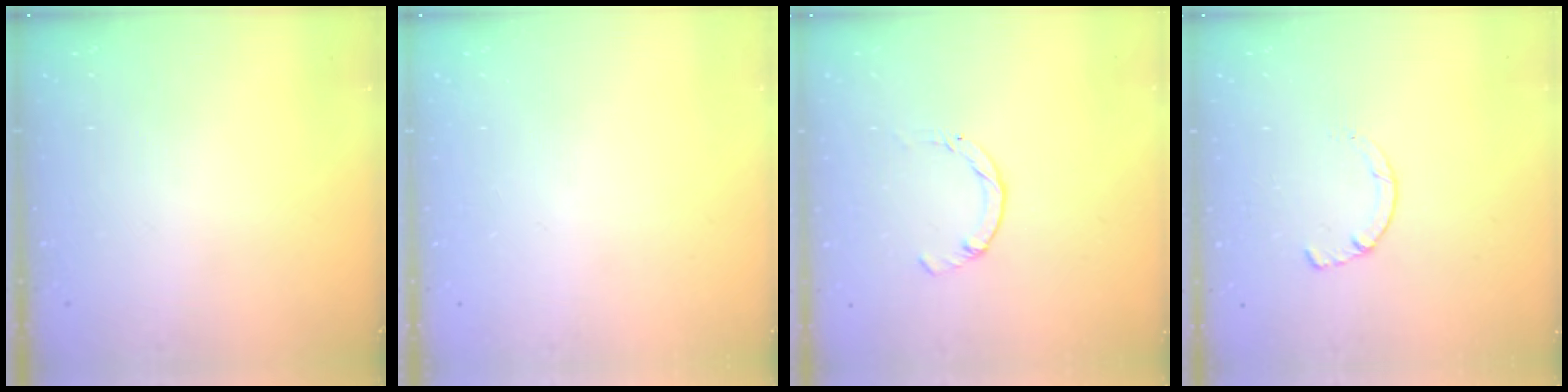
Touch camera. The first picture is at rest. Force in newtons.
{"total": 0.0}
{"total": 0.0}
{"total": 1.4, "press": 1.4, "slide": 0.3}